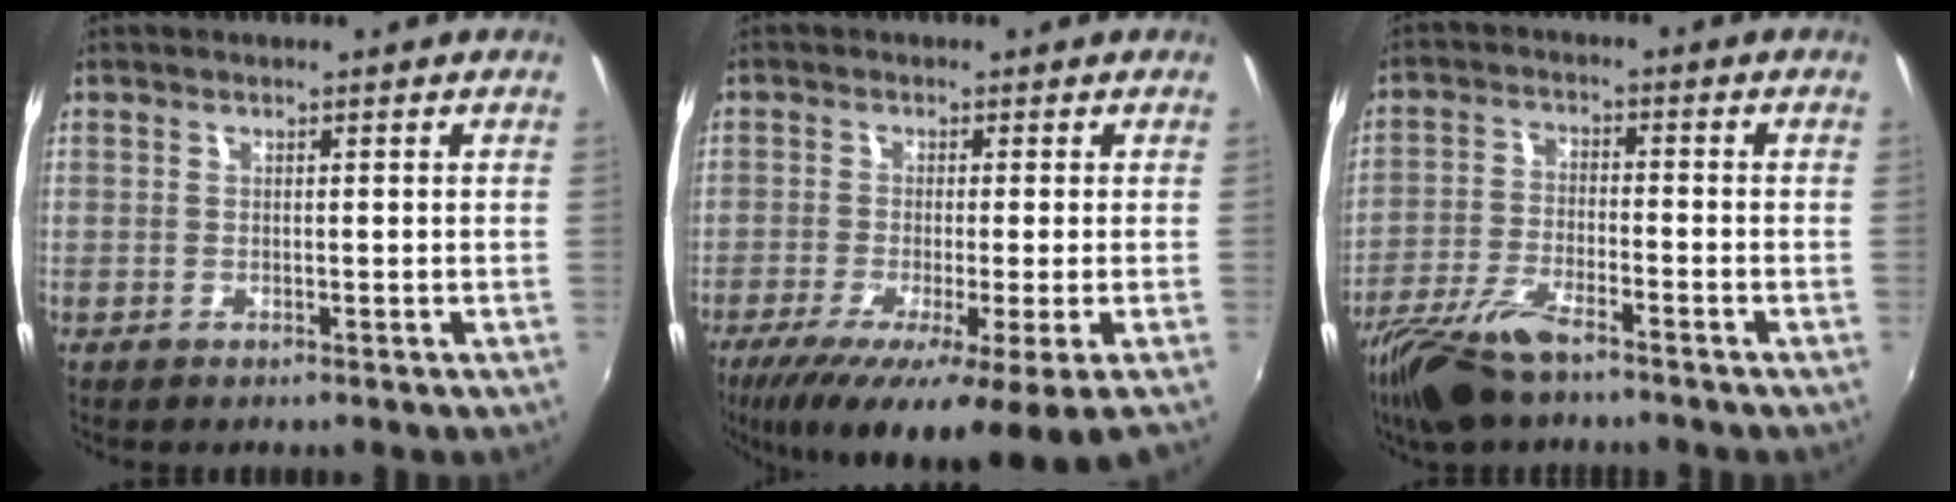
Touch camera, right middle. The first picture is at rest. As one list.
[{"total": 11.8, "force": [-6.9, -0.5, 9.6], "torque": [-0.188, -0.052, -0.114]}, {"total": 10.2, "force": [-7.6, 2.8, 6.2], "torque": [-0.146, -0.020, -0.151]}]